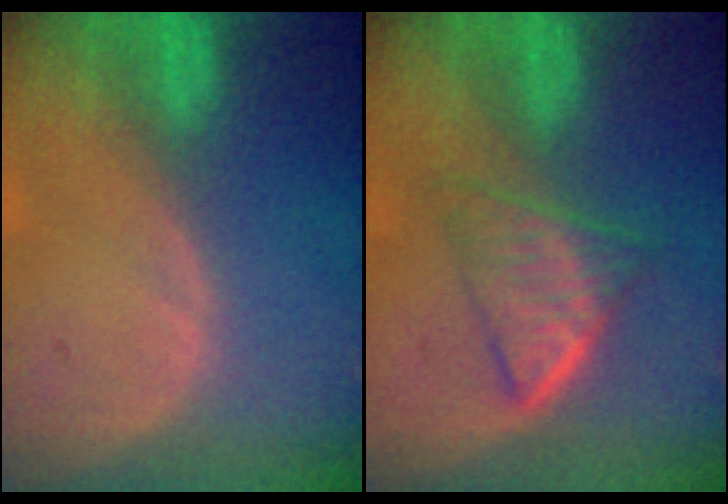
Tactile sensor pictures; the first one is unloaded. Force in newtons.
{"total": 6.1, "press": 5.4, "slide": 2.9}